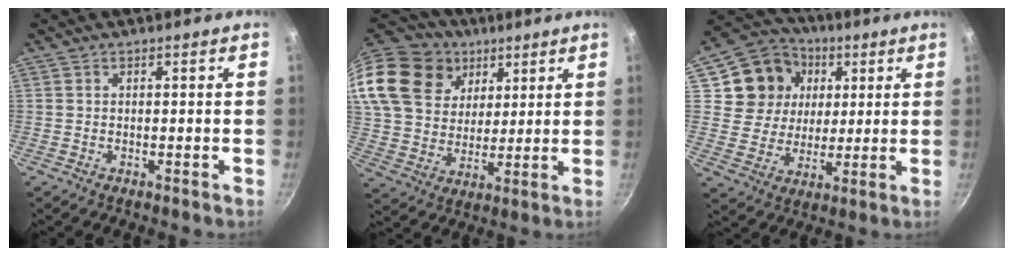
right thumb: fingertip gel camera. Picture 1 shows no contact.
{"total": 24.9, "force": [12.6, 18.2, 11.5], "torque": [-0.237, 0.001, 0.238]}
{"total": 14.4, "force": [4.4, 12.6, 5.4], "torque": [-0.078, 0.003, 0.075]}